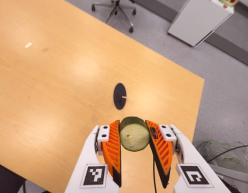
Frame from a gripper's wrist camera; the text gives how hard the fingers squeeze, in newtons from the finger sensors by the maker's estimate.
{"total": 11.2, "left": 11.6, "right": 10.8}